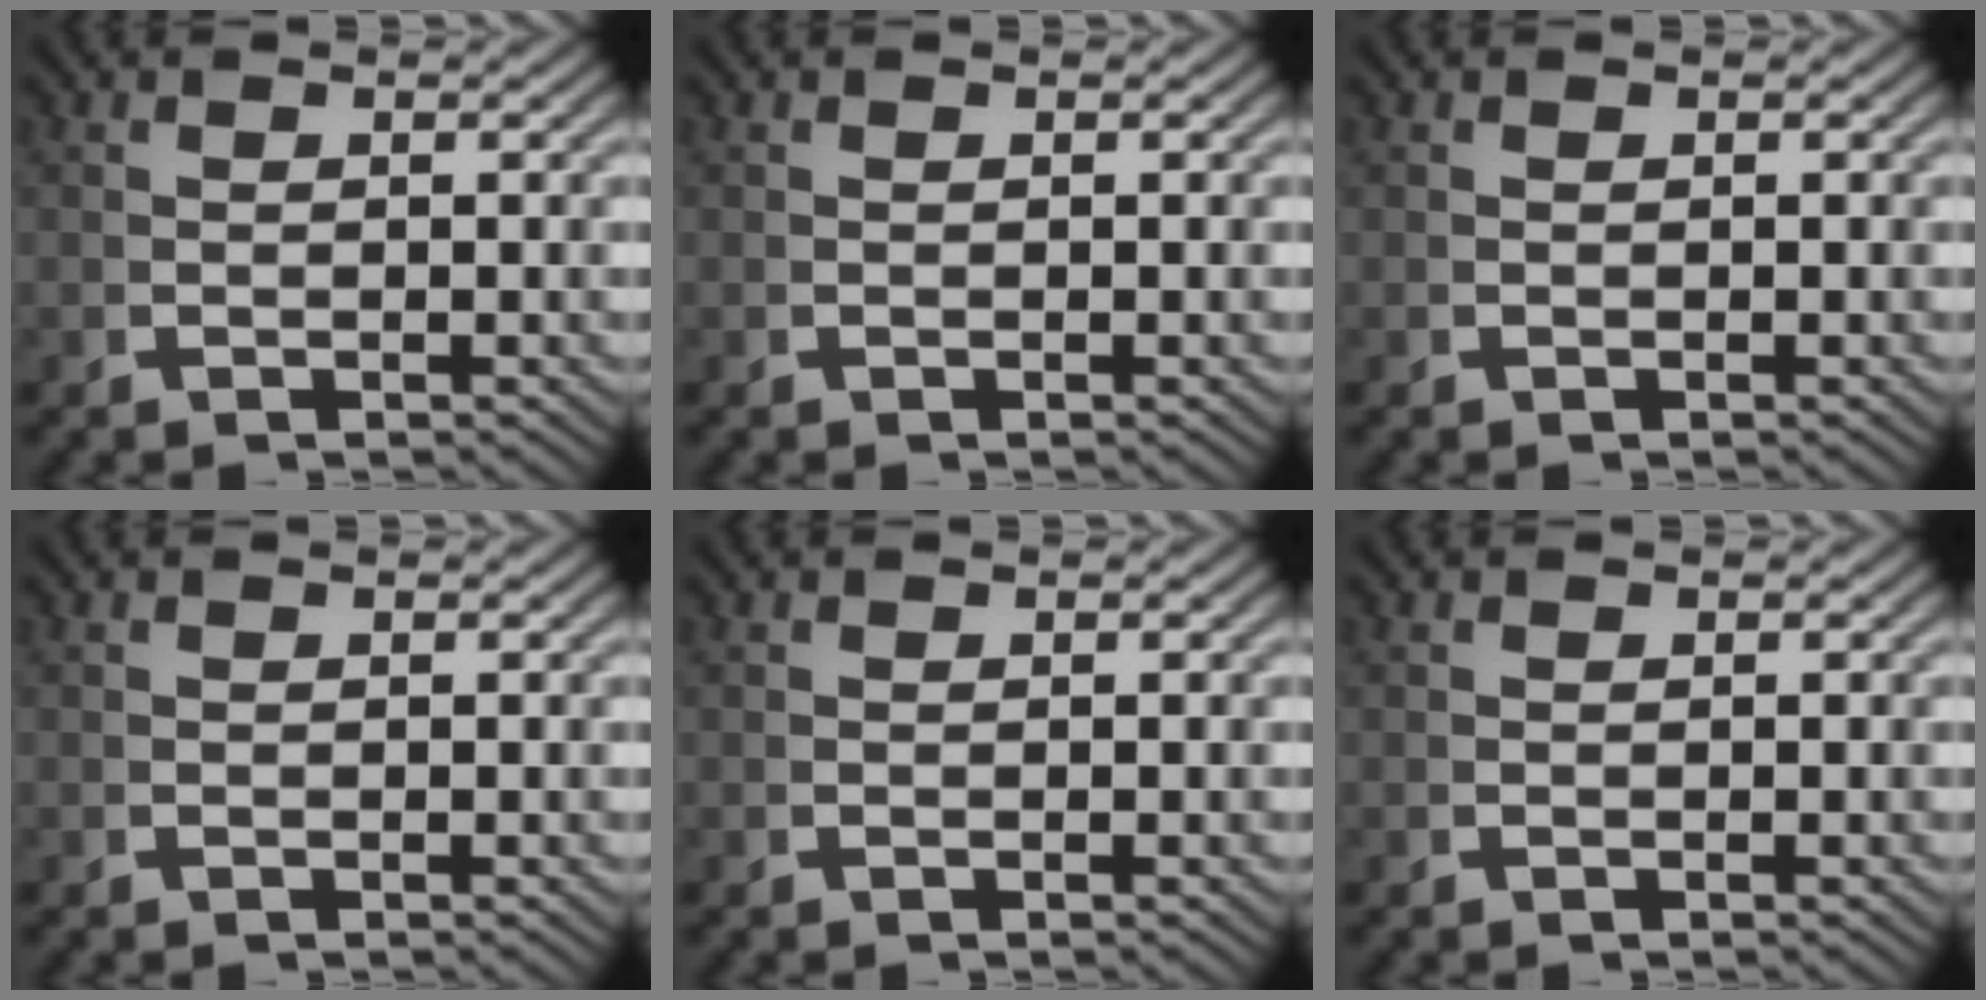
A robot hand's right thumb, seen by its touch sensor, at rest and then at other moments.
{"total": 0.0}
{"total": 0.0}
{"total": 0.0}
{"total": 0.0}
{"total": 0.0}